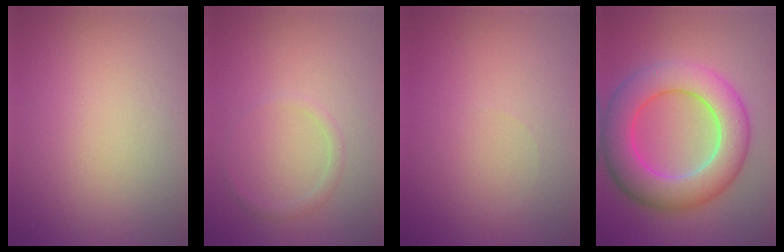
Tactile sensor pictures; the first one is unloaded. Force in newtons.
{"total": 0.9, "press": 0.9, "slide": 0.1}
{"total": 0.0}
{"total": 9.0, "press": 9.0, "slide": 0.4}